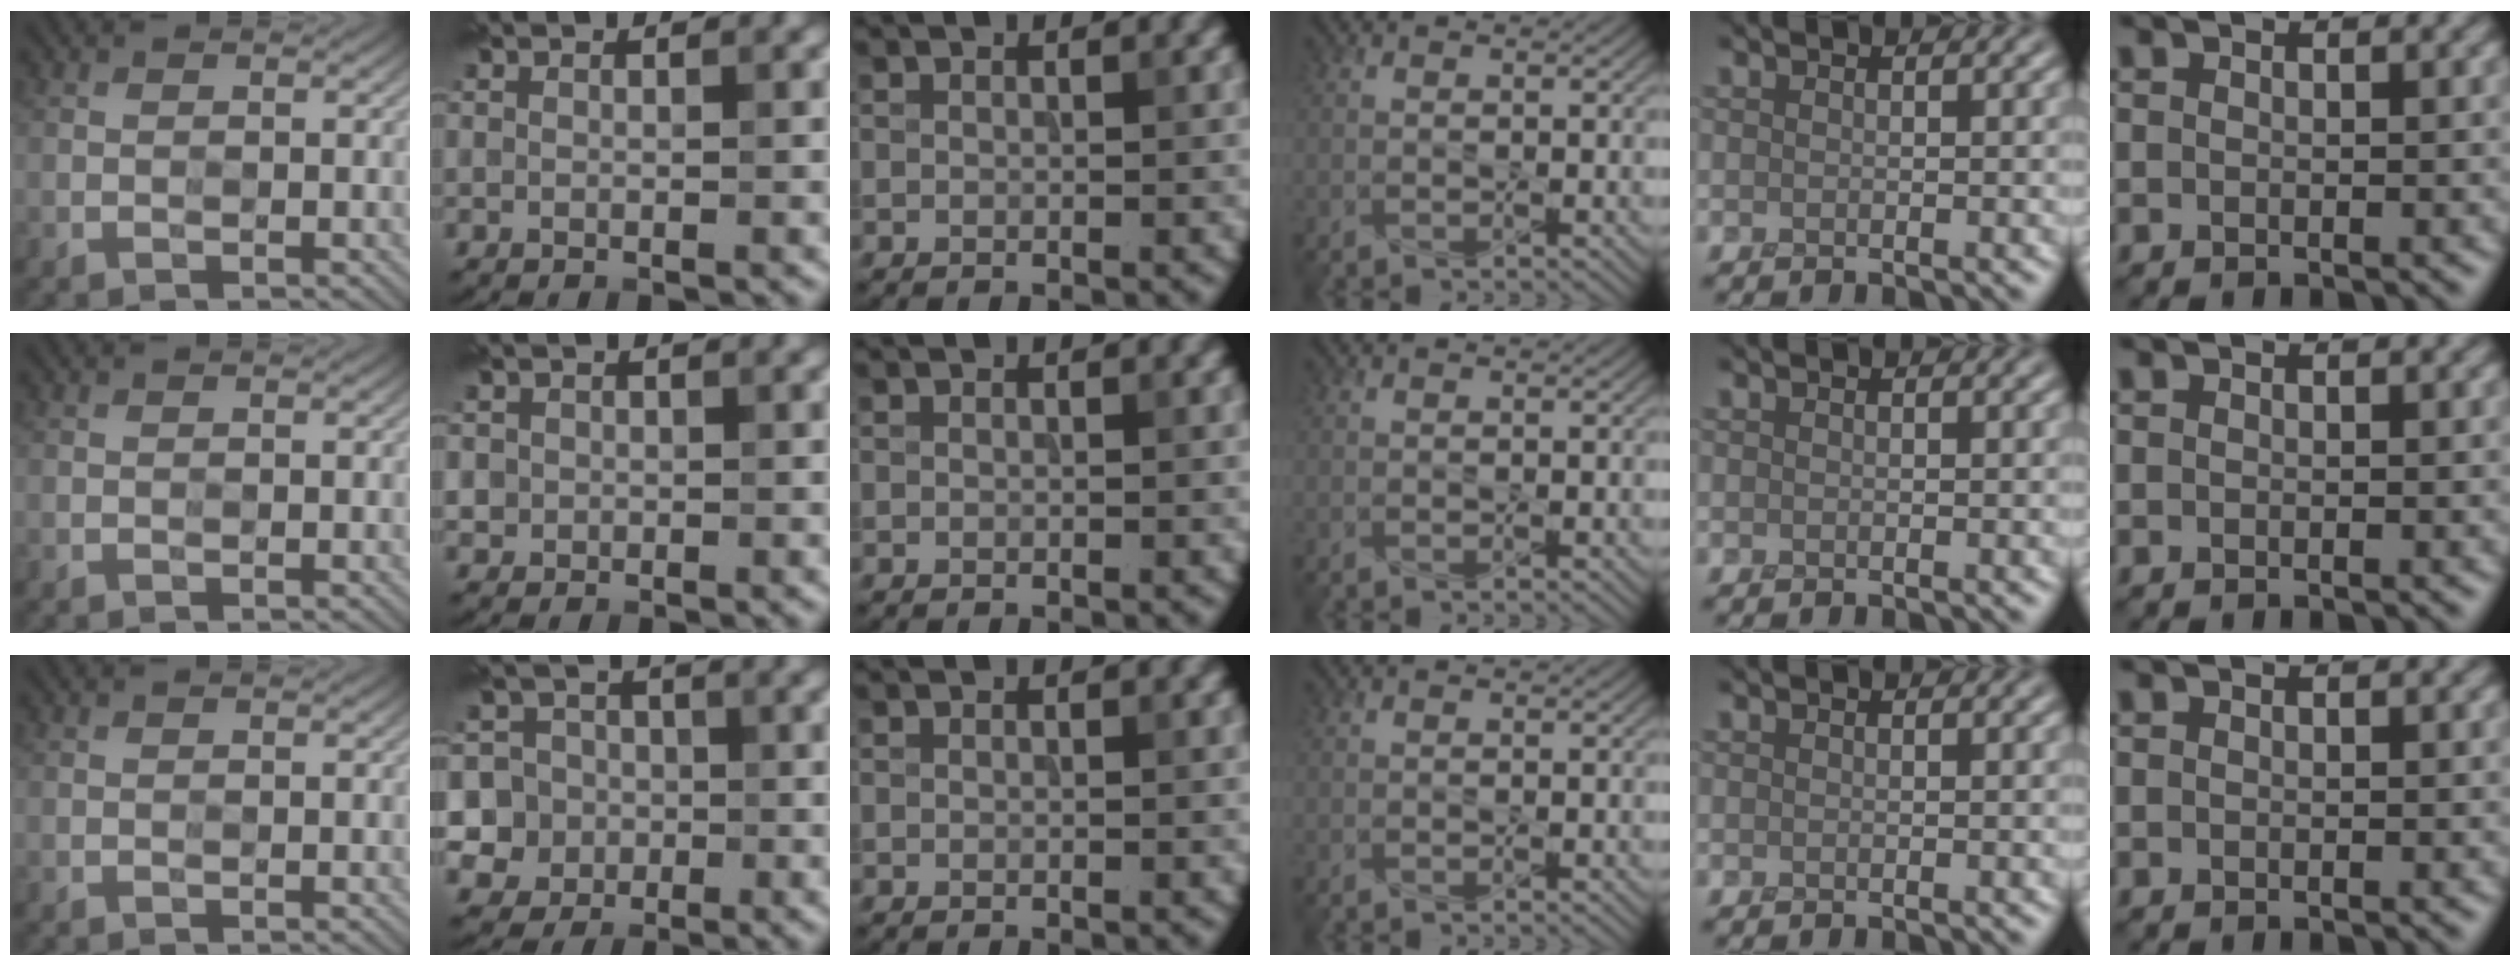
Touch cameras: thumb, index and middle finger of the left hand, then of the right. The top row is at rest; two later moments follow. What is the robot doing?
{"motion": "press", "object": "toy piano key"}